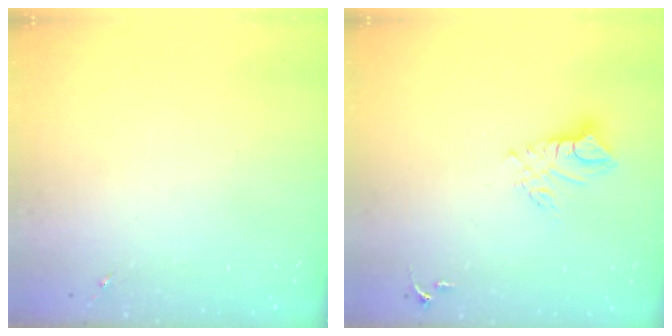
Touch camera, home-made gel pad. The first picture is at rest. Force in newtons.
{"total": 9.3, "press": 9.3, "slide": 0.9}